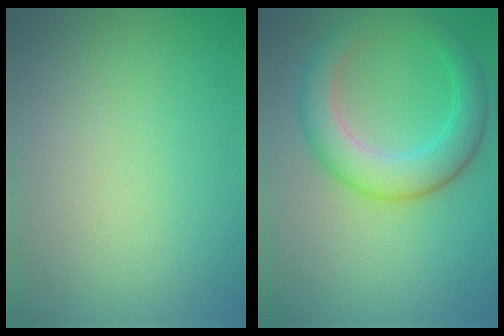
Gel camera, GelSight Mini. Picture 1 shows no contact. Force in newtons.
{"total": 5.2, "press": 5.2, "slide": 0.1}